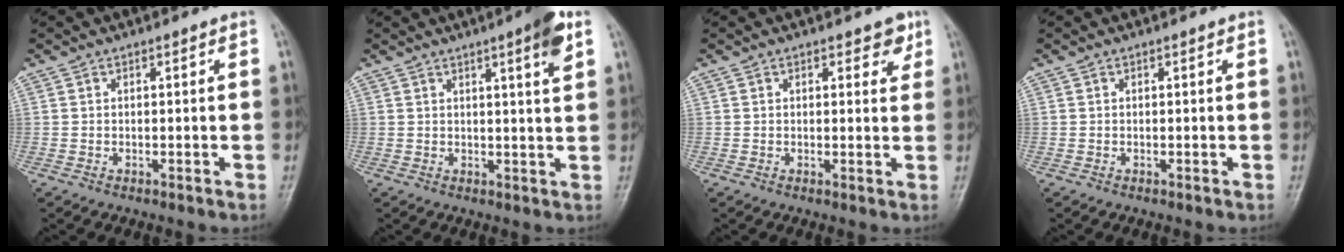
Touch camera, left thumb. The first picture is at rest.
{"total": 5.8, "force": [3.0, 0.4, 5.0], "torque": [-0.068, -0.014, 0.040]}
{"total": 3.1, "force": [1.7, 1.7, 1.9], "torque": [-0.005, -0.007, 0.018]}
{"total": 0.0}